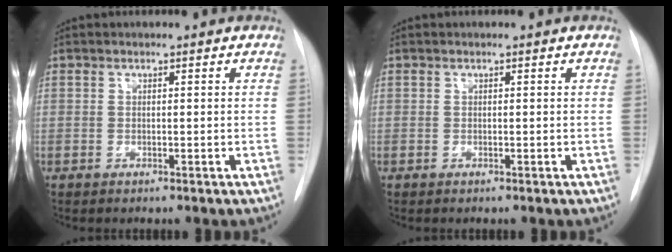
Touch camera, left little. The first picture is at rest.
{"total": 0.0}